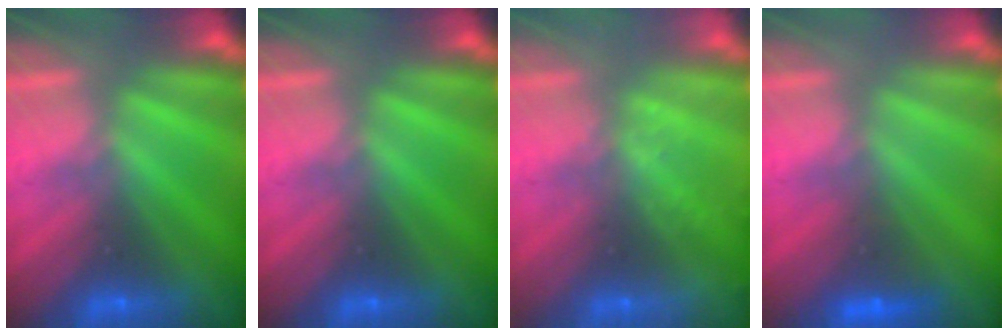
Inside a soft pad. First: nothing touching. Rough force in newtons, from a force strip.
{"total": 0.0}
{"total": 2.4}
{"total": 2.0}